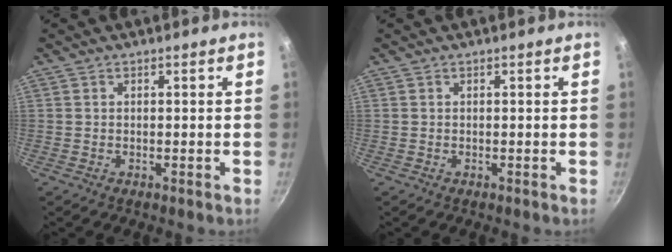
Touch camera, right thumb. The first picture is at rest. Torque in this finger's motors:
{"motor_torque": [-0.11, 0.10, 0.00, 0.00, 0.00]}